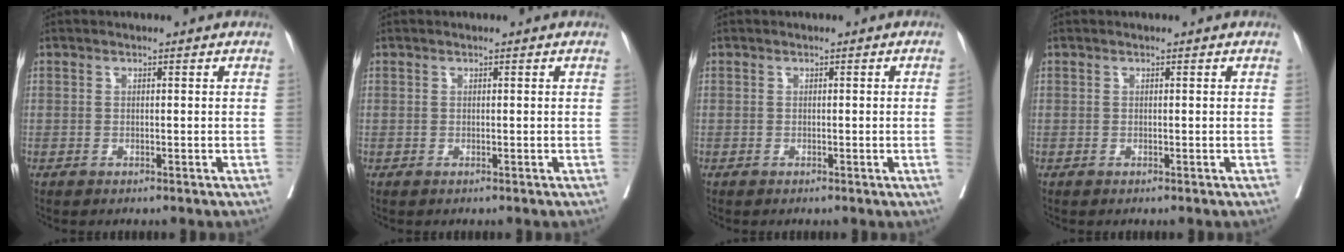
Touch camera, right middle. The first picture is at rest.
{"total": 0.0}
{"total": 1.5, "force": [-0.1, -0.7, 1.3], "torque": [-0.016, -0.002, 0.000]}
{"total": 0.0}